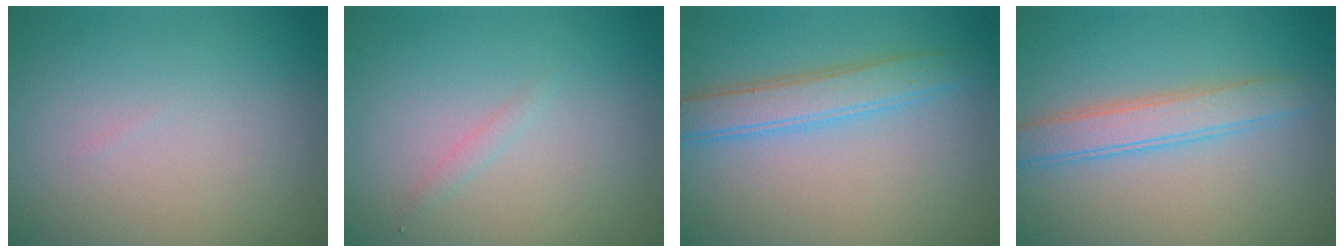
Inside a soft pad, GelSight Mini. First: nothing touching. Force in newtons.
{"total": 0.7, "press": 0.7, "slide": 0.1}
{"total": 3.3, "press": 3.3, "slide": 0.1}
{"total": 3.1, "press": 3.1, "slide": 0.0}